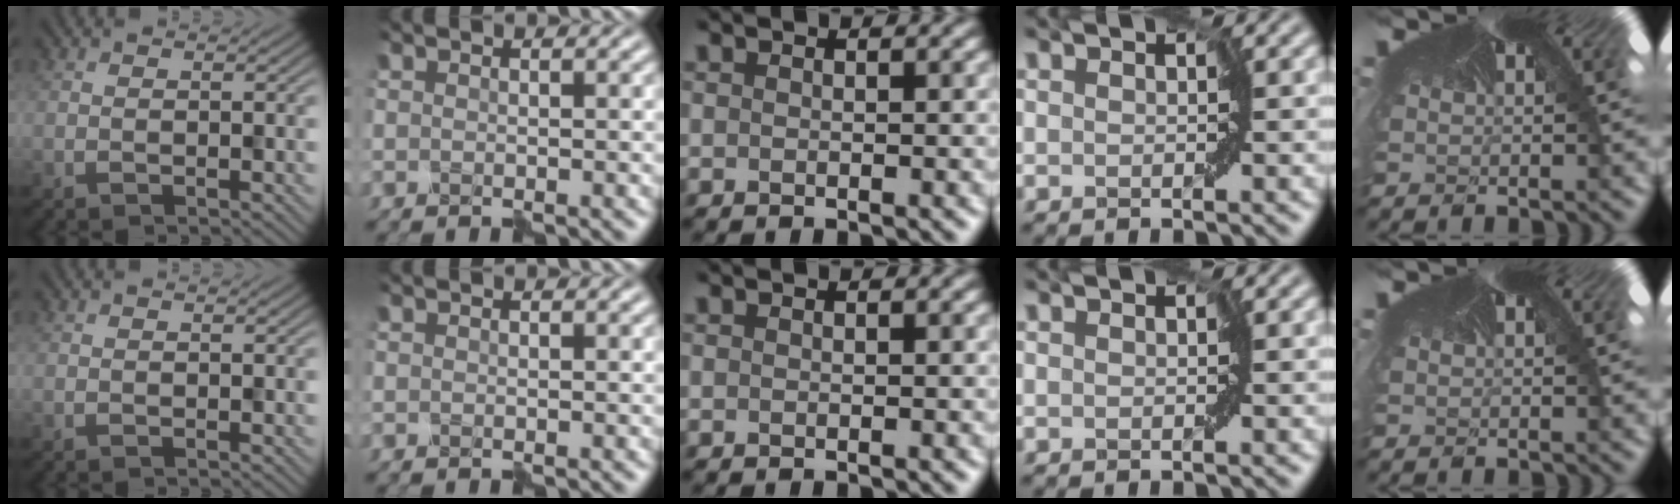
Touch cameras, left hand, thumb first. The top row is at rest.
{}